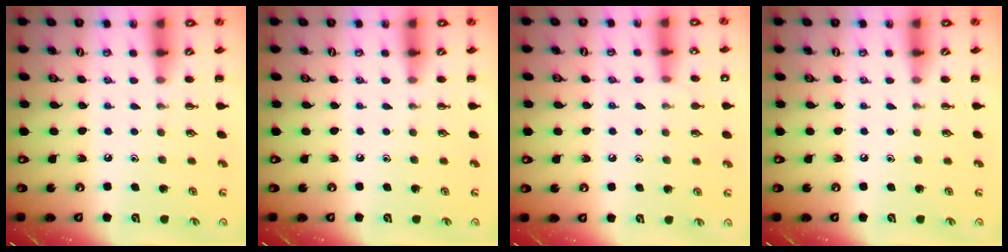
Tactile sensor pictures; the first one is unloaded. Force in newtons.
{"total": 0.0}
{"total": 7.5, "press": 7.1, "slide": 2.4}
{"total": 0.0}